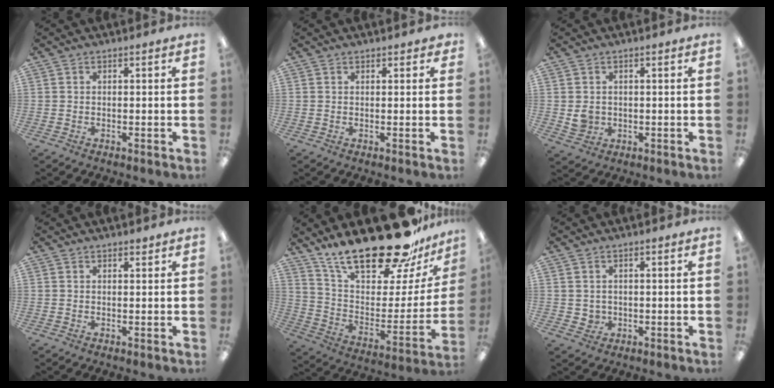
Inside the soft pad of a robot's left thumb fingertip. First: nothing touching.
{"total": 1.1, "force": [0.9, 0.5, 0.3], "torque": [0.010, -0.005, 0.013]}
{"total": 3.1, "force": [0.3, 2.8, 1.1], "torque": [-0.015, 0.001, 0.006]}
{"total": 1.1, "force": [1.1, 0.3, 0.2], "torque": [0.004, -0.004, 0.018]}
{"total": 26.2, "force": [20.2, 8.5, 14.3], "torque": [-0.227, -0.139, 0.347]}
{"total": 2.1, "force": [0.7, 2.0, 0.5], "torque": [-0.011, 0.001, 0.013]}